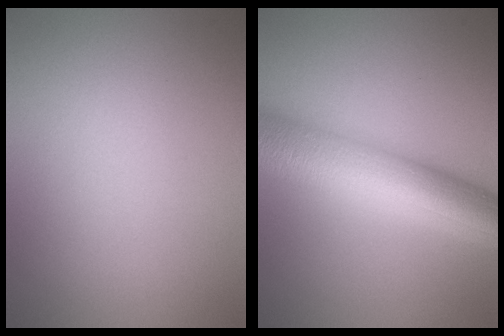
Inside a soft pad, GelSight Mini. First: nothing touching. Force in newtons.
{"total": 10.1, "press": 10.1, "slide": 0.1}